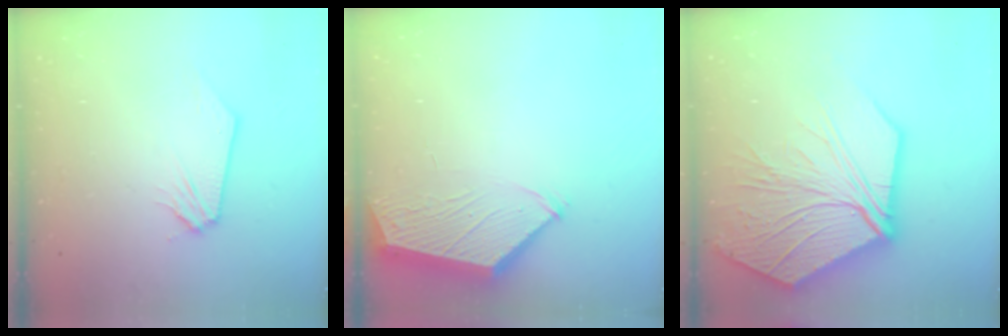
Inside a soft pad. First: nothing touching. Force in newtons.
{"total": 3.3, "press": 3.3, "slide": 0.5}
{"total": 23.9, "press": 23.6, "slide": 3.8}